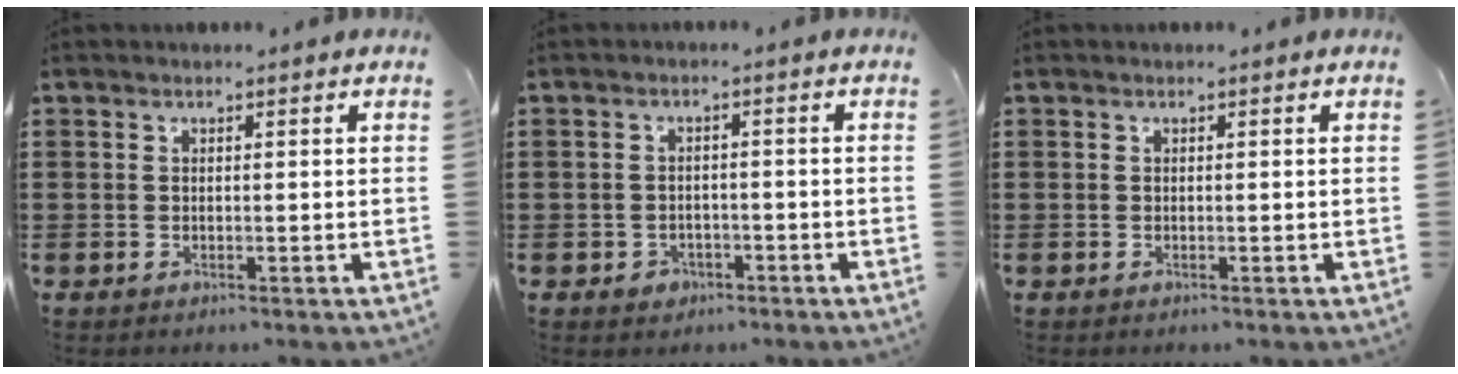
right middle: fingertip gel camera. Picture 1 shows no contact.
{"total": 1.6, "force": [-1.1, 1.1, 0.3], "torque": [-0.012, 0.001, -0.025]}
{"total": 0.0}